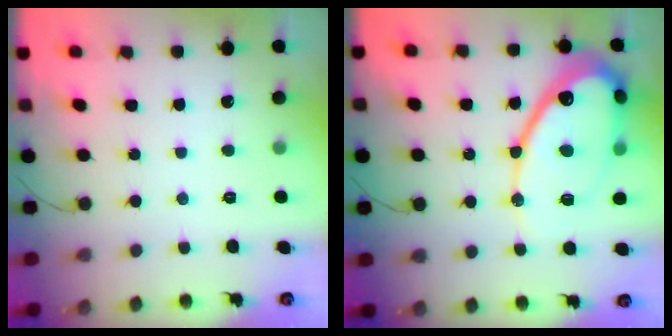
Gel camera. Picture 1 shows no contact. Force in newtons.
{"total": 18.7, "press": 18.6, "slide": 2.0}